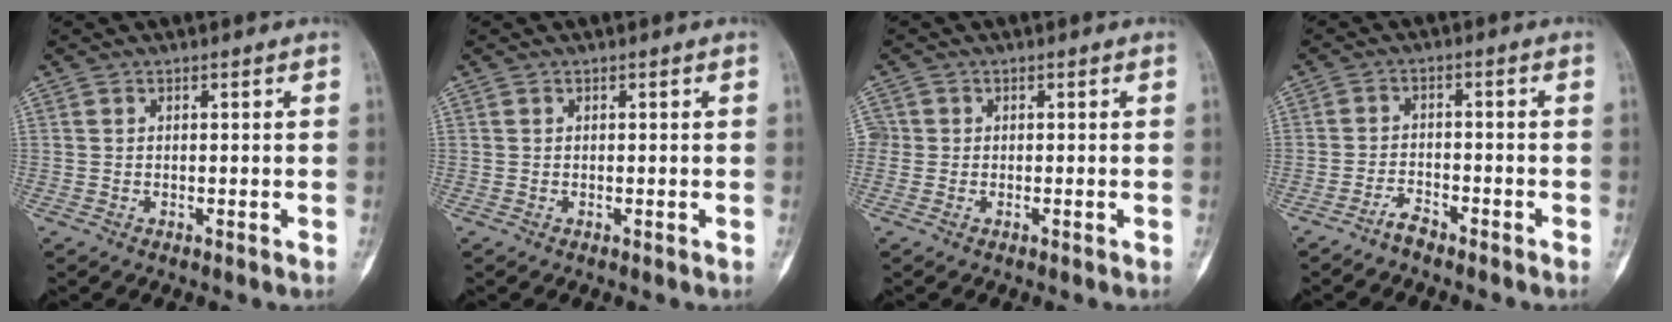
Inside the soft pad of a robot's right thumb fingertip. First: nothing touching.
{"total": 0.0}
{"total": 2.3, "force": [0.0, 2.2, 0.6], "torque": [-0.001, 0.008, -0.001]}
{"total": 2.8, "force": [-2.5, 0.6, 0.9], "torque": [-0.019, 0.015, -0.051]}